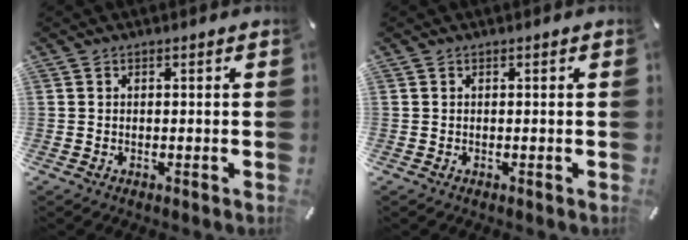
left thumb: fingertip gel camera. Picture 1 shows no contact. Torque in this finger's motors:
{"motor_torque": [-0.10, -0.17, 0.06, 0.05, 0.00]}